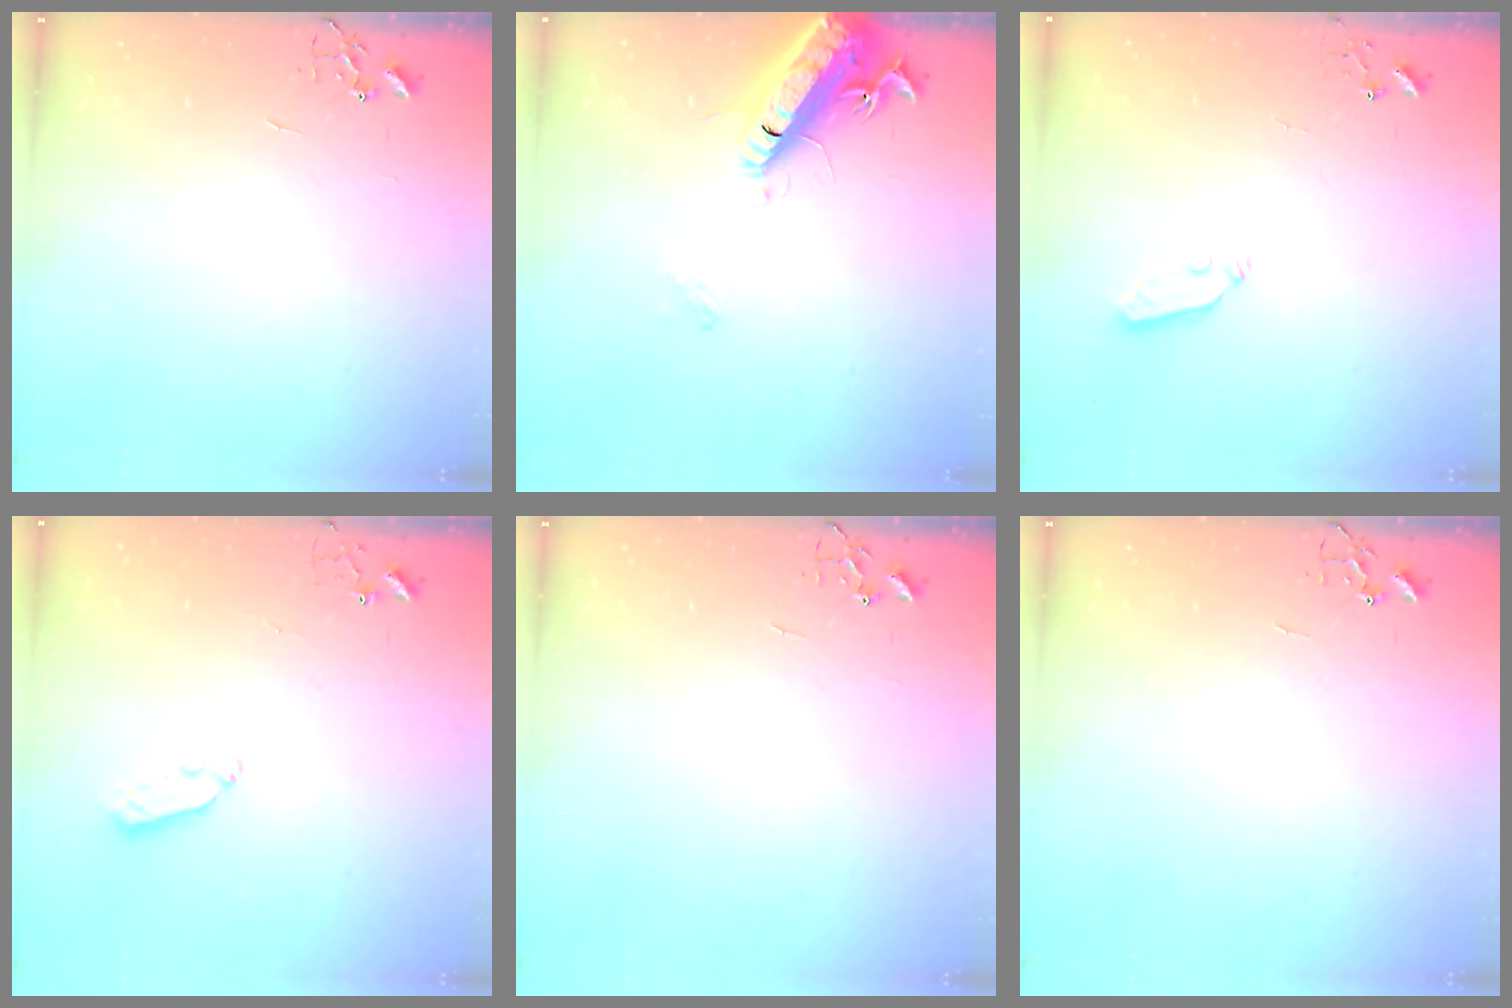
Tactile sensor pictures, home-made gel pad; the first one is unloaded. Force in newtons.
{"total": 17.2, "press": 16.5, "slide": 4.6}
{"total": 5.0, "press": 4.9, "slide": 0.6}
{"total": 5.0, "press": 4.9, "slide": 1.1}
{"total": 0.0}
{"total": 0.0}